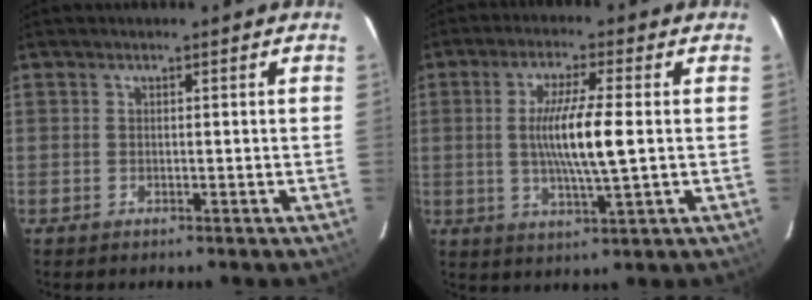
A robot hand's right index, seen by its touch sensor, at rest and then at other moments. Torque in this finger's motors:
{"motor_torque": [1.27, -0.04, 0.87, 0.21]}